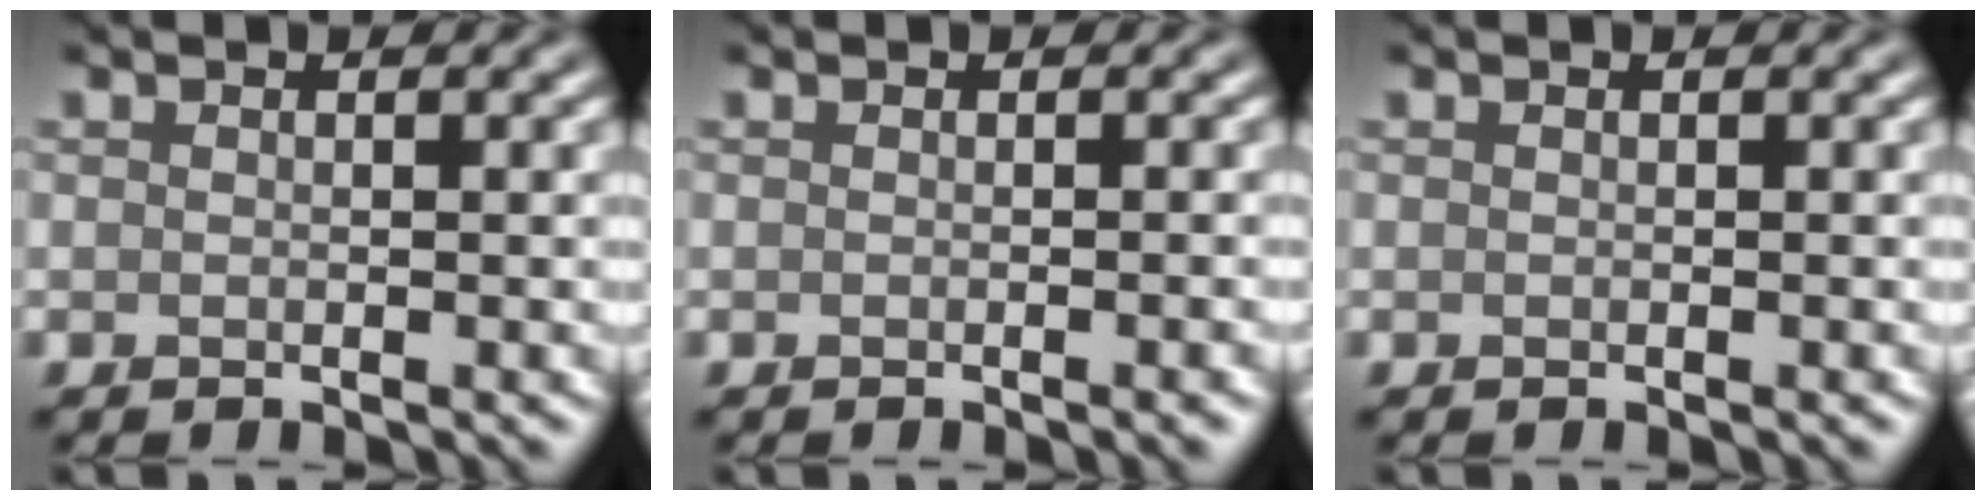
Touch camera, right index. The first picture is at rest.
{"total": 1.2, "force": [-0.4, 0.3, 1.1], "torque": [-0.008, 0.000, -0.008]}
{"total": 0.0}